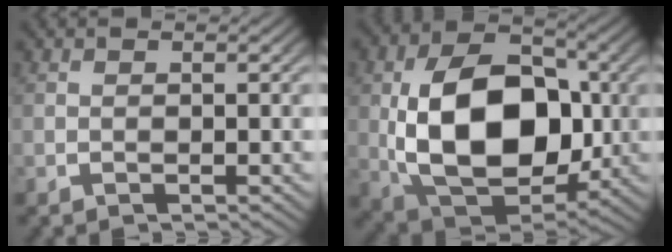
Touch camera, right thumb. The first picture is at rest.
{"total": 16.7, "force": [-0.6, 11.2, 12.3], "torque": [-0.266, -0.065, 0.017]}